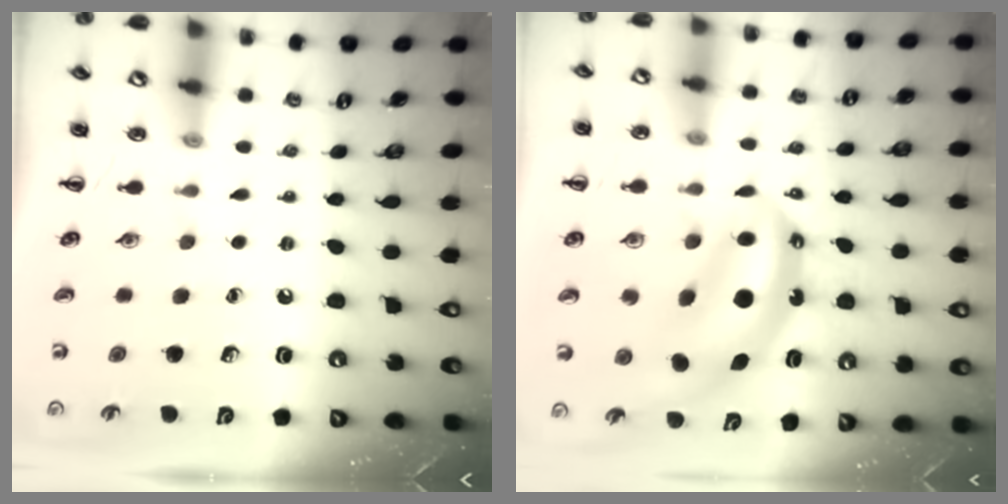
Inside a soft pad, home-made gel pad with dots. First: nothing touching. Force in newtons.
{"total": 7.9, "press": 7.7, "slide": 1.6}